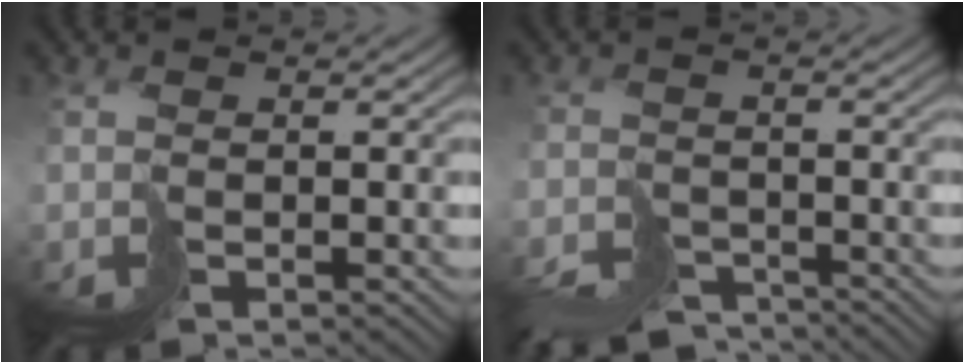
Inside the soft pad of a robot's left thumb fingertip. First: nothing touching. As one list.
[{"total": 5.2, "force": [-5.0, 1.3, 0.8], "torque": [-0.008, -0.007, -0.091]}]